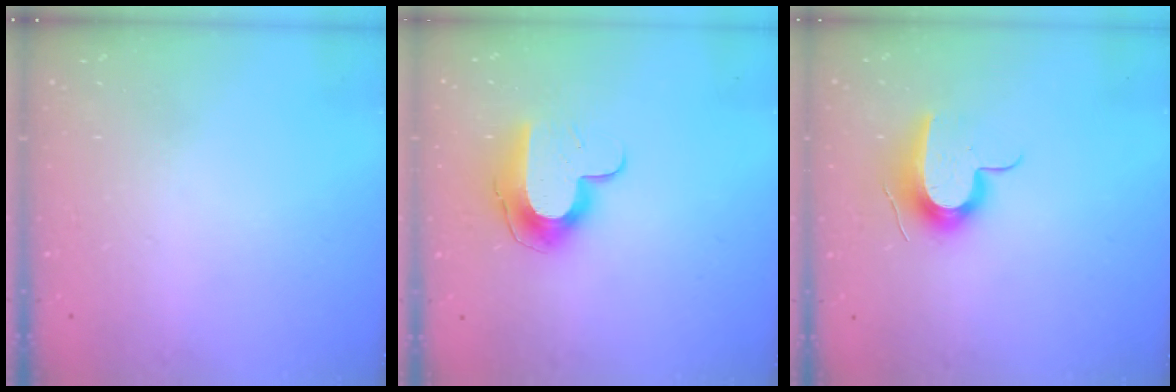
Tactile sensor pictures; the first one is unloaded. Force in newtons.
{"total": 10.0, "press": 9.9, "slide": 1.1}
{"total": 11.3, "press": 11.3, "slide": 0.4}